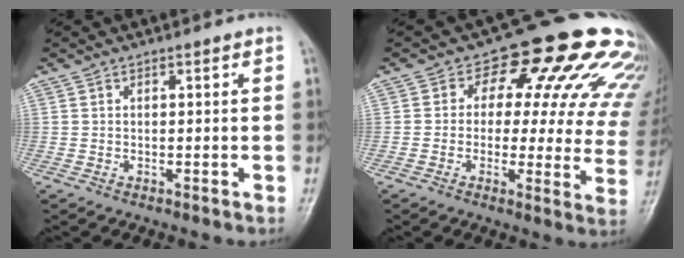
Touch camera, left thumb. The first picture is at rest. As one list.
[{"total": 18.7, "force": [9.3, 9.7, 13.0], "torque": [-0.117, -0.013, 0.091]}]